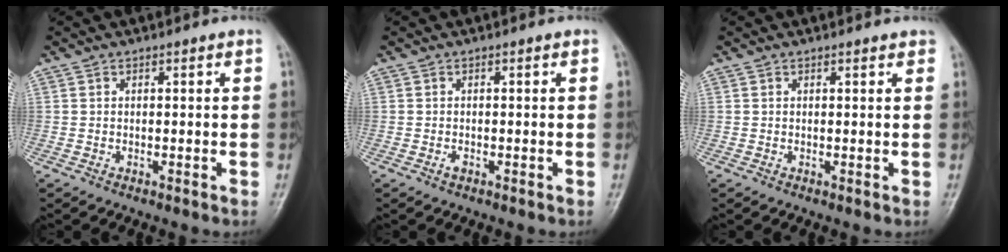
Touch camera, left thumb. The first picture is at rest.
{"total": 0.8, "force": [-0.4, 0.4, 0.5], "torque": [-0.008, 0.000, -0.007]}
{"total": 1.0, "force": [0.8, 0.3, 0.5], "torque": [-0.005, 0.000, 0.006]}